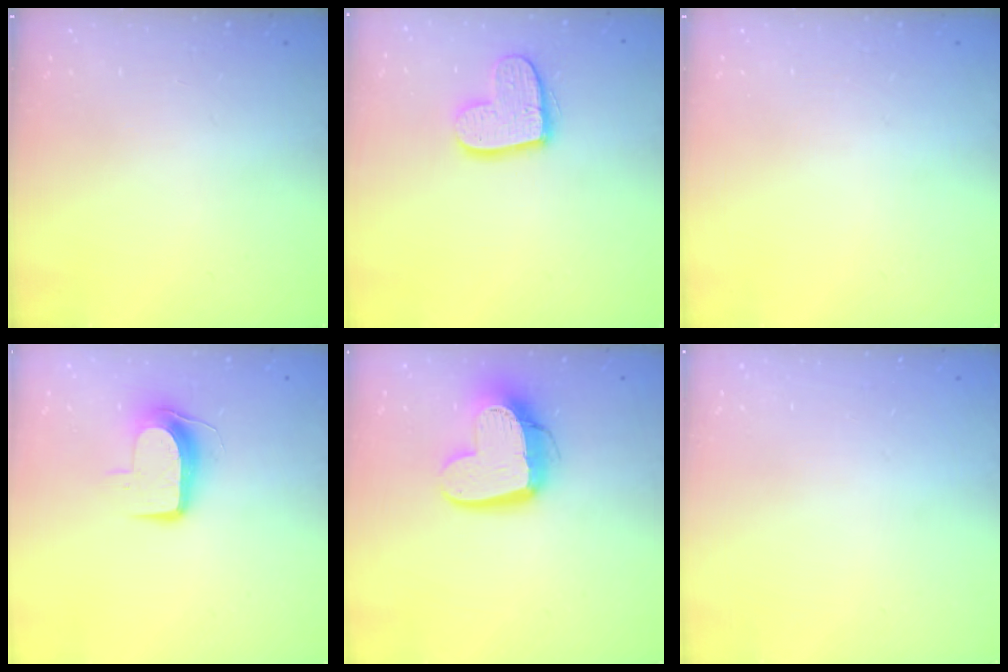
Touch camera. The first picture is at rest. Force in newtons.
{"total": 13.1, "press": 13.1, "slide": 0.9}
{"total": 0.0}
{"total": 8.8, "press": 8.8, "slide": 0.5}
{"total": 14.9, "press": 14.8, "slide": 1.5}
{"total": 0.0}